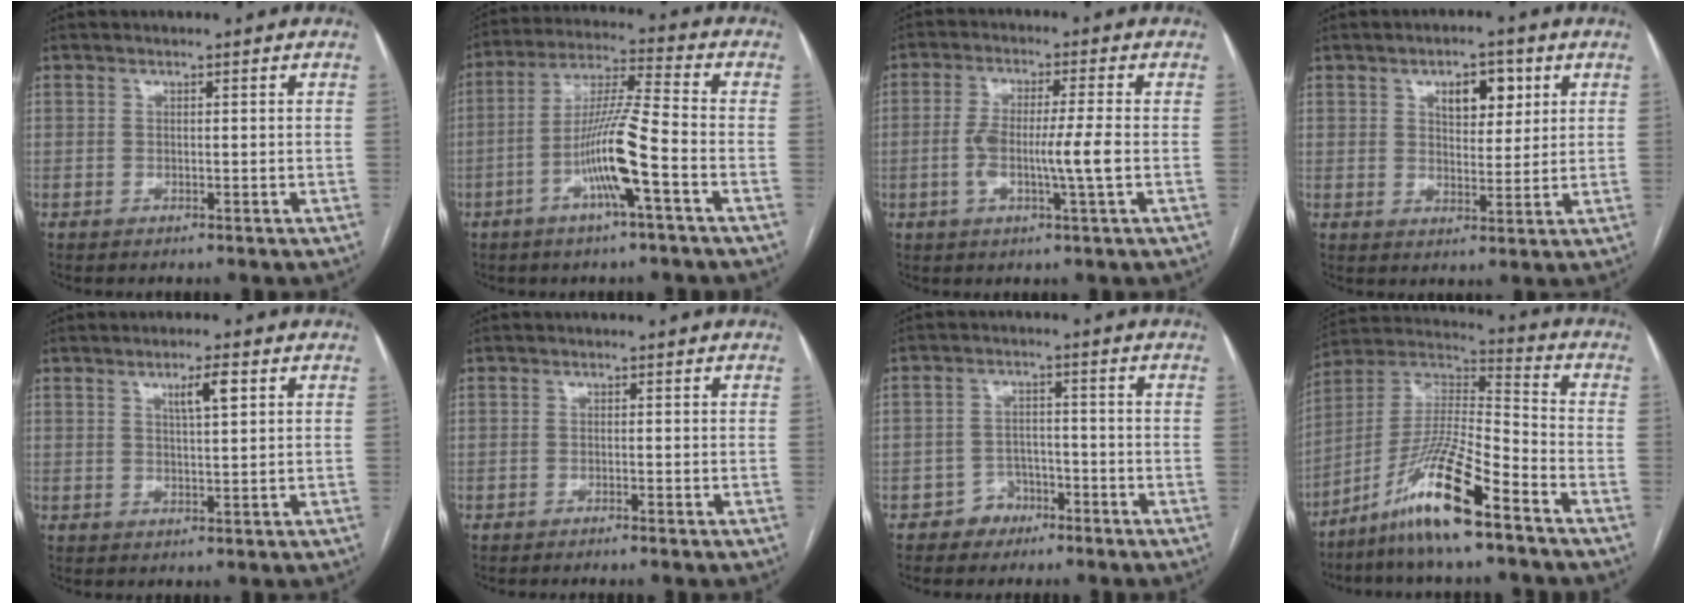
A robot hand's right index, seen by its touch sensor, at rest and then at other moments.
{"total": 11.4, "force": [-4.2, -0.1, 10.6], "torque": [-0.206, 0.004, -0.082]}
{"total": 7.6, "force": [-1.3, 0.1, 7.5], "torque": [-0.143, 0.003, -0.024]}
{"total": 6.3, "force": [2.8, 3.2, 4.7], "torque": [-0.070, 0.006, 0.046]}
{"total": 3.9, "force": [1.8, 0.5, 3.5], "torque": [-0.058, 0.001, 0.030]}
{"total": 0.9, "force": [-0.8, -0.1, 0.5], "torque": [-0.010, 0.001, -0.012]}
{"total": 3.9, "force": [-2.5, 2.9, 0.3], "torque": [0.003, 0.015, -0.039]}
{"total": 14.8, "force": [-9.5, 0.9, 11.3], "torque": [-0.225, -0.006, -0.179]}